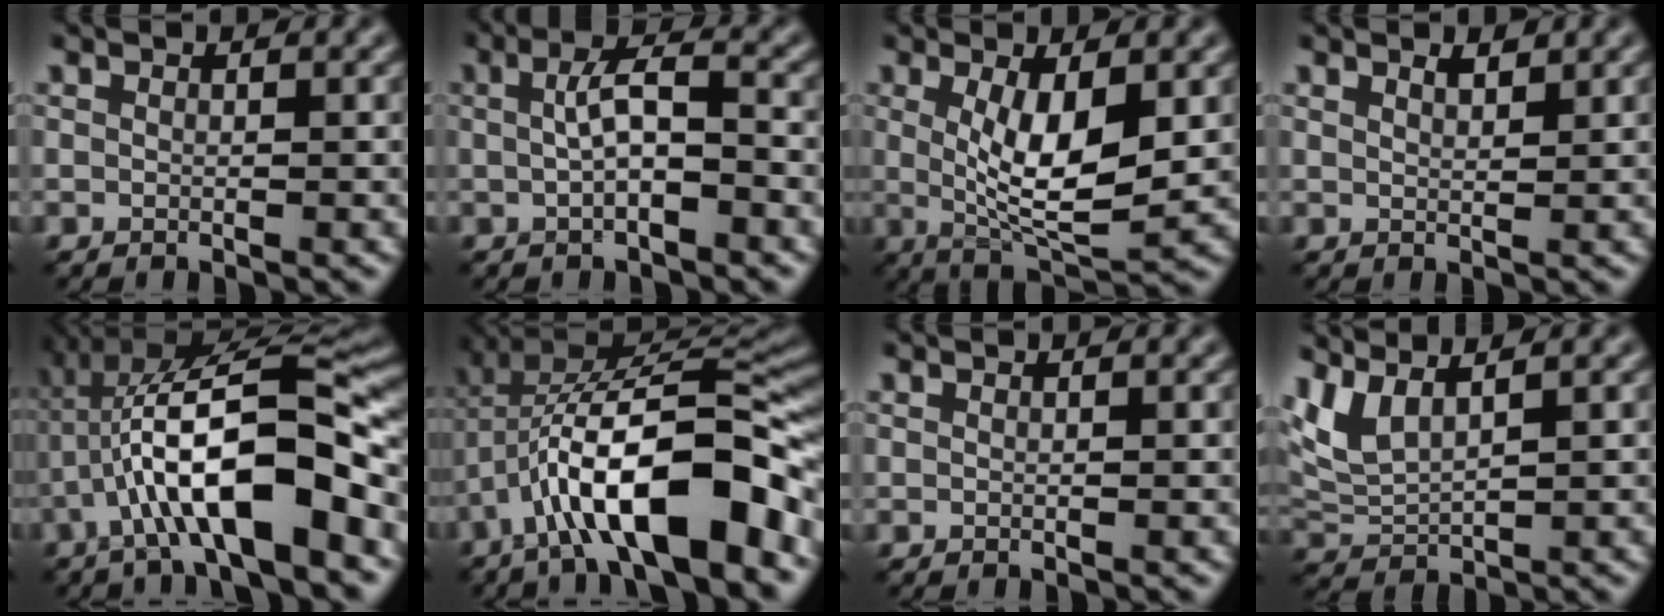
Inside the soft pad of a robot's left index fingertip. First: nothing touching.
{"total": 3.4, "force": [-0.2, 0.9, 3.2], "torque": [-0.061, 0.007, -0.006]}
{"total": 6.5, "force": [0.6, 2.1, 6.1], "torque": [-0.116, -0.011, 0.016]}
{"total": 1.1, "force": [1.0, 0.1, 0.5], "torque": [-0.009, 0.001, 0.017]}
{"total": 11.6, "force": [-3.6, 3.0, 10.6], "torque": [-0.179, 0.023, -0.063]}
{"total": 13.8, "force": [-4.9, 4.6, 12.0], "torque": [-0.194, 0.015, -0.080]}
{"total": 0.0}
{"total": 3.7, "force": [2.5, 1.1, 2.5], "torque": [-0.070, 0.006, 0.058]}